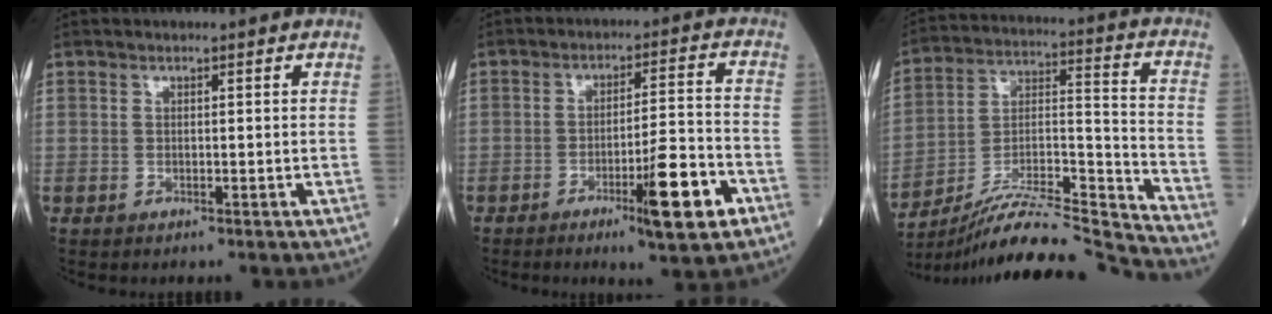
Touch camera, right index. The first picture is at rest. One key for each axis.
{"total": 9.8, "fx": -4.7, "fy": 0.6, "fz": 8.6, "tx": -0.129, "ty": -0.008, "tz": -0.067}
{"total": 20.3, "fx": -19.4, "fy": -2.0, "fz": 5.4, "tx": -0.102, "ty": 0.016, "tz": -0.323}